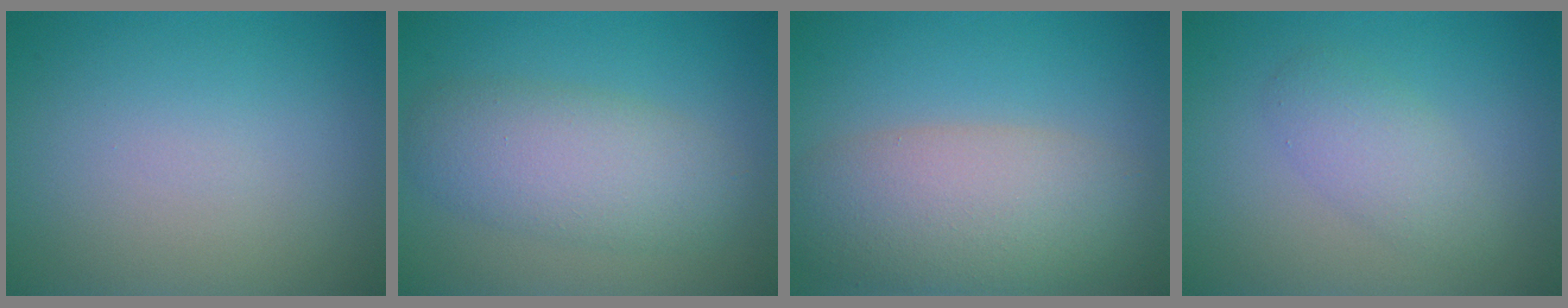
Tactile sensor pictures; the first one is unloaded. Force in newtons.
{"total": 5.2, "press": 5.2, "slide": 0.4}
{"total": 7.4, "press": 7.4, "slide": 0.3}
{"total": 2.6, "press": 2.6, "slide": 0.2}